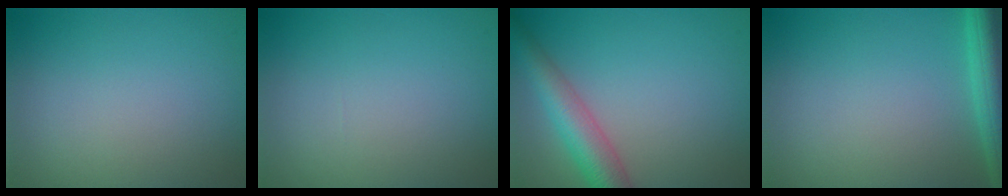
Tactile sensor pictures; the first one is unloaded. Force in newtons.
{"total": 0.0}
{"total": 4.8, "press": 4.8, "slide": 0.1}
{"total": 5.3, "press": 5.3, "slide": 0.2}